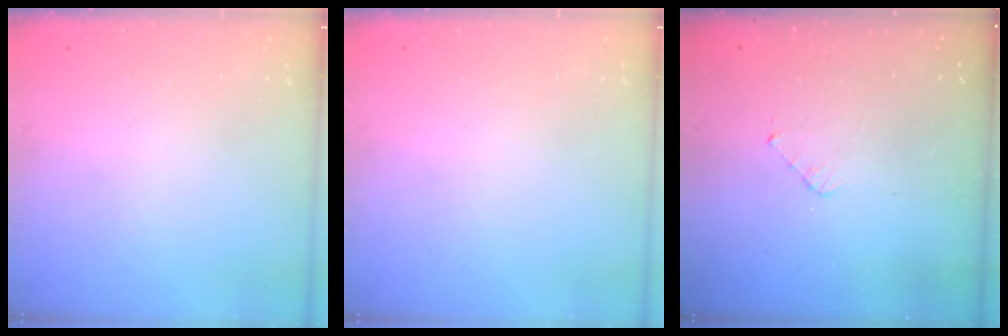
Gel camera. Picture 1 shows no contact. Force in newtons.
{"total": 0.0}
{"total": 2.8, "press": 2.8, "slide": 0.2}